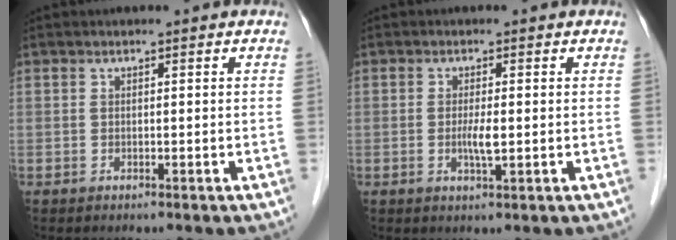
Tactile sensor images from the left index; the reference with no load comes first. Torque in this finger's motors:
{"motor_torque": [0.32, 0.25, 0.09, 0.05]}